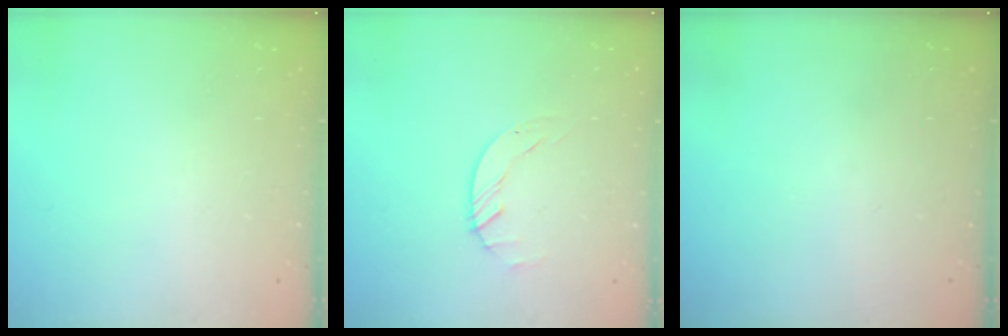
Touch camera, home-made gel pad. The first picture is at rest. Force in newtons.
{"total": 0.6, "press": 0.6, "slide": 0.1}
{"total": 0.0}